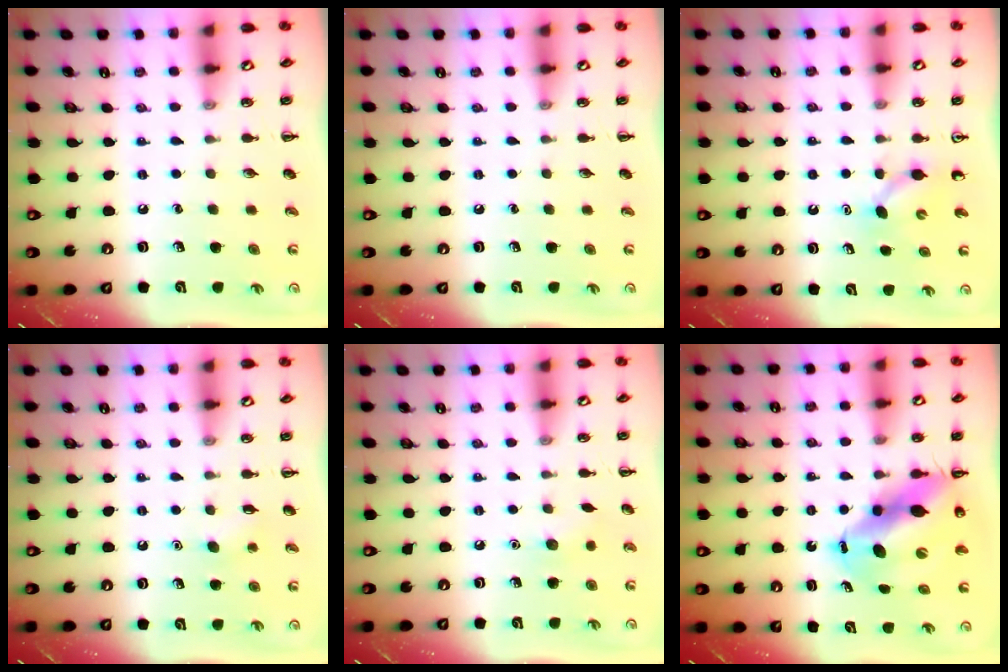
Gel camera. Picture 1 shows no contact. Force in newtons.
{"total": 0.0}
{"total": 2.9, "press": 2.7, "slide": 1.1}
{"total": 3.8, "press": 3.7, "slide": 0.9}
{"total": 5.3, "press": 5.1, "slide": 1.5}
{"total": 12.7, "press": 12.2, "slide": 3.6}